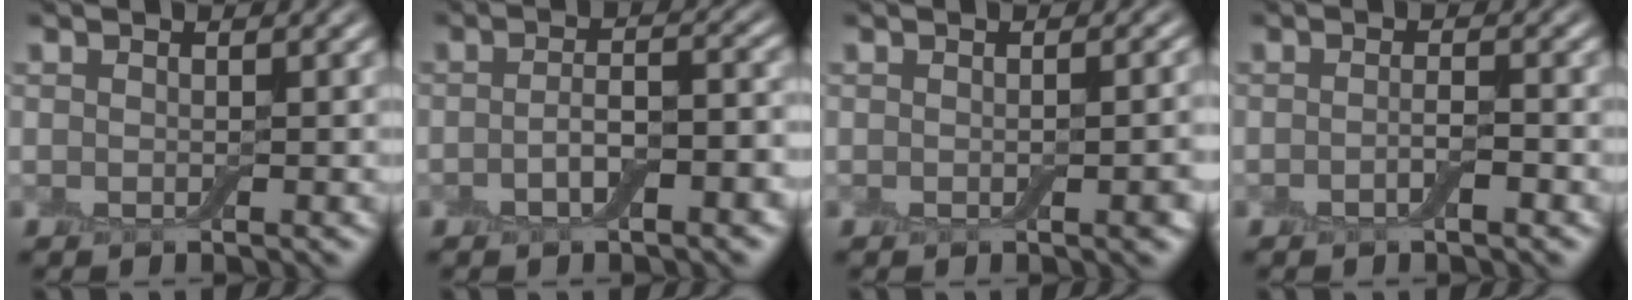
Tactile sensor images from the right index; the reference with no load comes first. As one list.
[{"total": 3.7, "force": [-1.3, 1.2, 3.2], "torque": [-0.059, 0.004, -0.023]}, {"total": 2.2, "force": [-0.4, 0.5, 2.2], "torque": [-0.025, 0.000, -0.002]}, {"total": 1.5, "force": [-0.7, 0.3, 1.3], "torque": [-0.023, 0.000, -0.014]}]